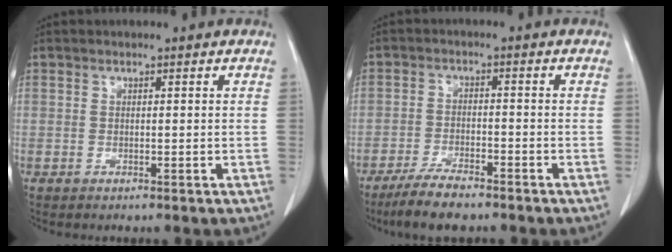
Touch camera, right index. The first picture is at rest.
{"total": 6.3, "force": [-5.2, 1.3, 3.4], "torque": [-0.067, -0.013, -0.094]}